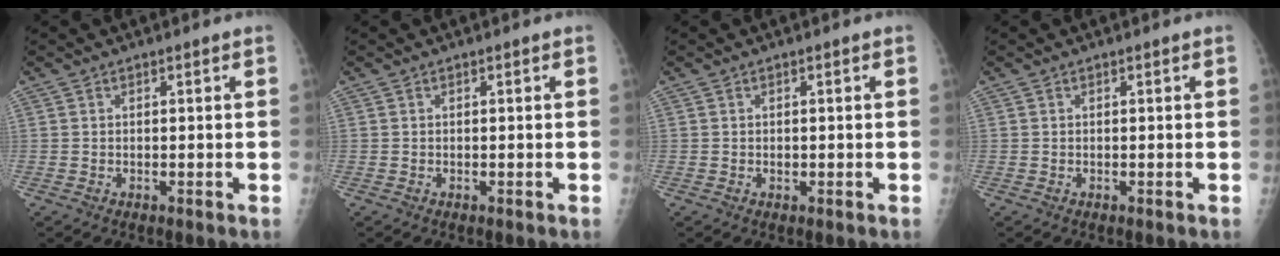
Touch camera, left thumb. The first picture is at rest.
{"total": 0.0}
{"total": 0.6, "force": [-0.1, 0.5, 0.3], "torque": [0.000, 0.001, -0.001]}
{"total": 0.0}